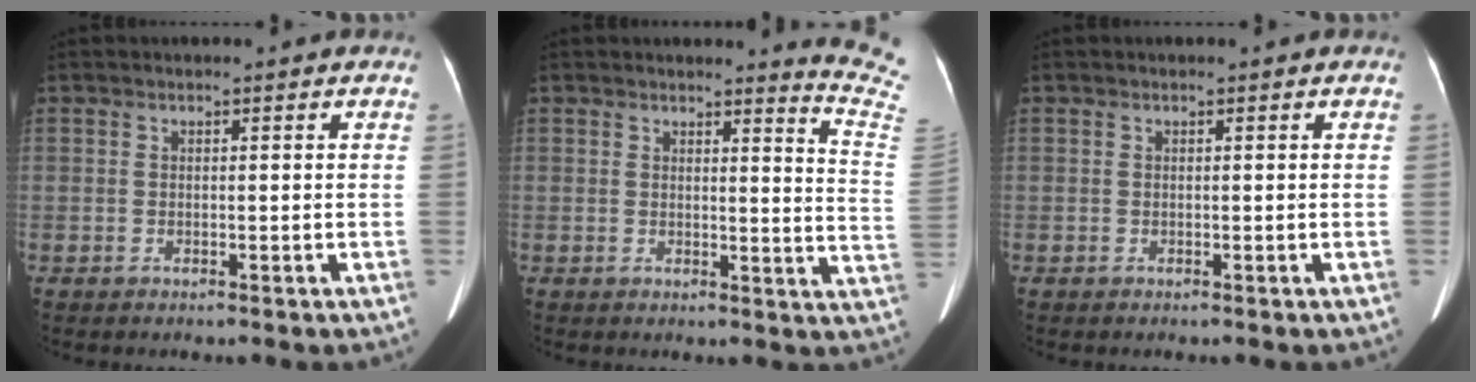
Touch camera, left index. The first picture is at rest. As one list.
[{"total": 9.2, "force": [9.1, -1.5, 0.8], "torque": [-0.006, -0.122, 0.073]}, {"total": 0.0}]